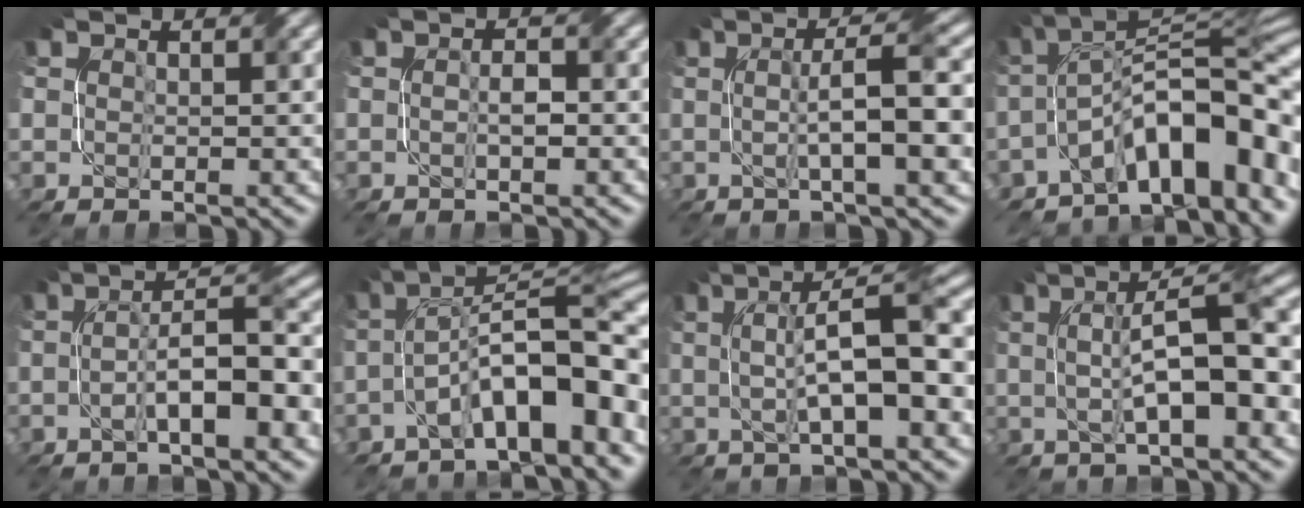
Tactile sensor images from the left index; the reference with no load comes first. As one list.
[{"total": 1.4, "force": [-0.5, 0.5, 1.3], "torque": [-0.023, 0.003, -0.007]}, {"total": 7.1, "force": [0.1, 1.4, 7.0], "torque": [-0.103, 0.010, 0.000]}, {"total": 12.9, "force": [-5.4, 5.2, 10.5], "torque": [-0.139, 0.020, -0.084]}, {"total": 7.8, "force": [-1.6, 1.9, 7.4], "torque": [-0.113, 0.014, -0.027]}, {"total": 11.4, "force": [-4.1, 3.8, 10.0], "torque": [-0.146, 0.020, -0.066]}, {"total": 8.8, "force": [0.7, 2.3, 8.5], "torque": [-0.126, 0.013, 0.011]}, {"total": 9.1, "force": [0.5, 2.5, 8.7], "torque": [-0.127, 0.011, 0.009]}]